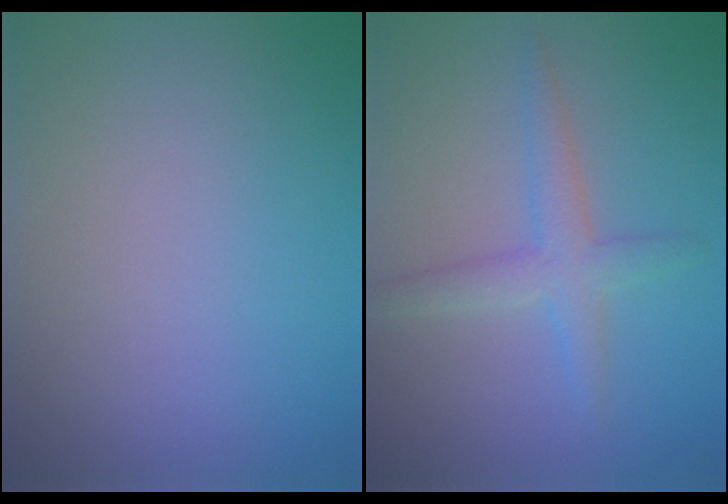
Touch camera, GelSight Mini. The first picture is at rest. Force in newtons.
{"total": 2.9, "press": 2.9, "slide": 0.1}